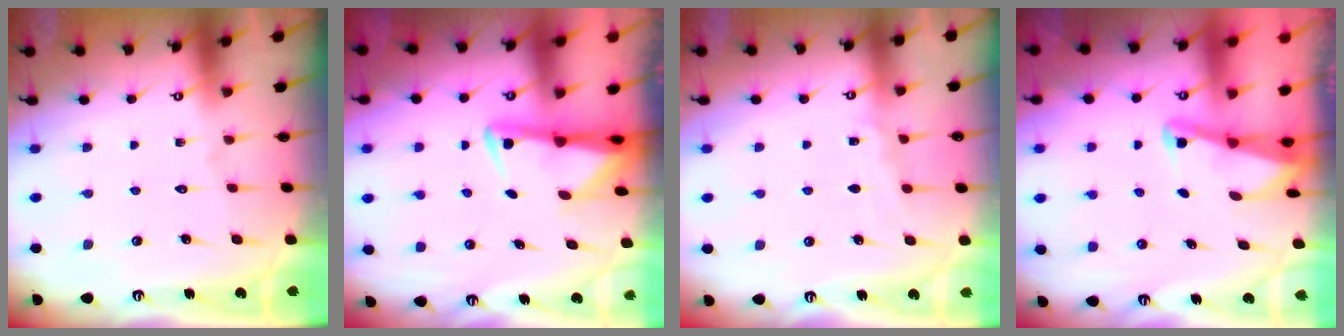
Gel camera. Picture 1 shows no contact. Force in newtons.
{"total": 2.9, "press": 2.8, "slide": 0.5}
{"total": 4.2, "press": 4.2, "slide": 0.6}
{"total": 2.2, "press": 2.2, "slide": 0.4}